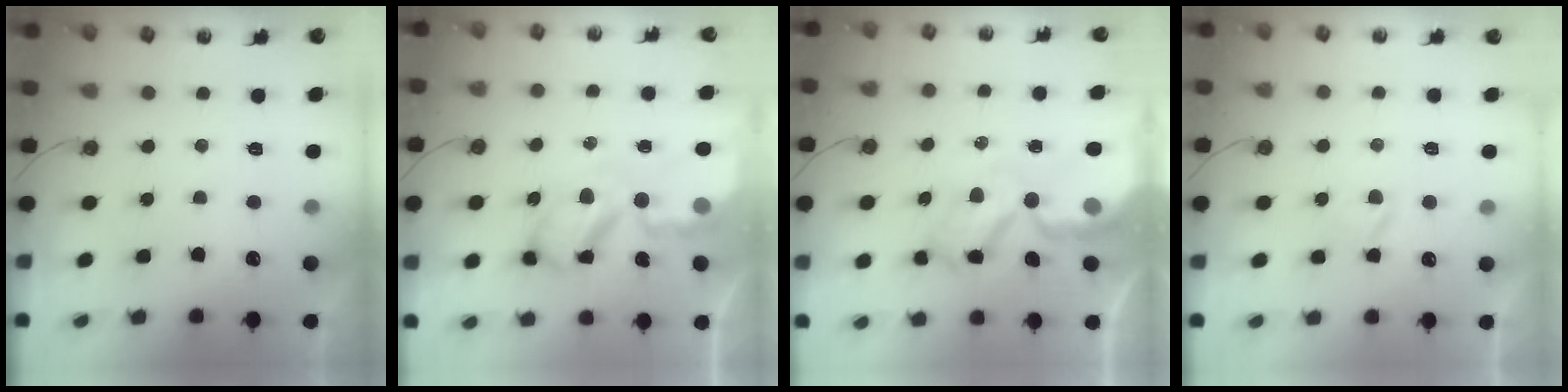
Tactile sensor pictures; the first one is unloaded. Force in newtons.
{"total": 13.2, "press": 13.1, "slide": 1.2}
{"total": 9.0, "press": 9.0, "slide": 0.6}
{"total": 2.9, "press": 2.8, "slide": 0.6}